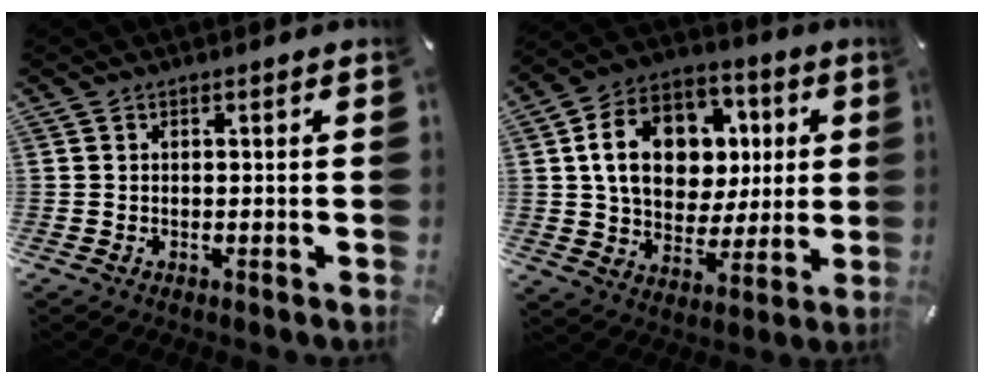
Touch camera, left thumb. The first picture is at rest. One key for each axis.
{"total": 16.5, "fx": 2.9, "fy": 13.4, "fz": 9.2, "tx": -0.154, "ty": 0.006, "tz": 0.058}